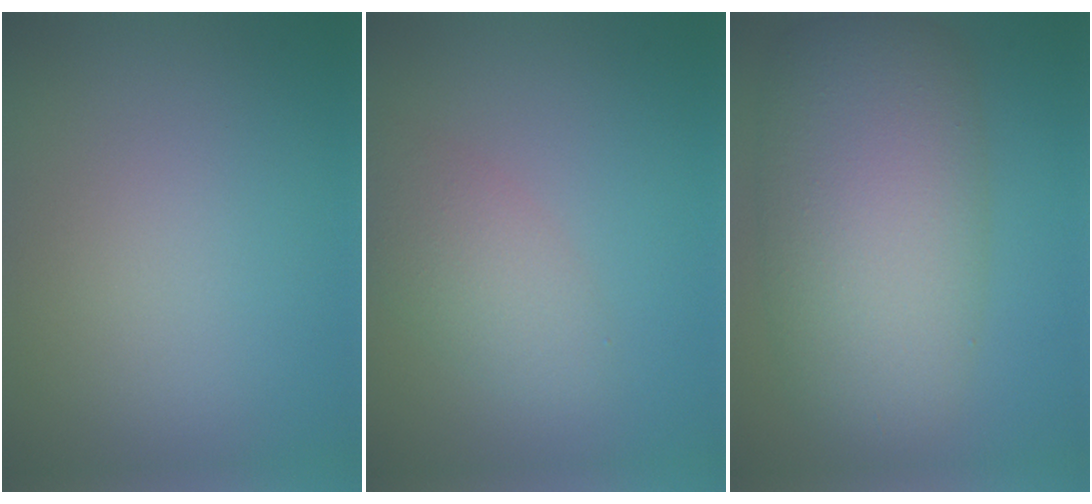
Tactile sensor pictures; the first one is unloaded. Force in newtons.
{"total": 3.2, "press": 3.2, "slide": 0.2}
{"total": 10.4, "press": 10.4, "slide": 0.1}